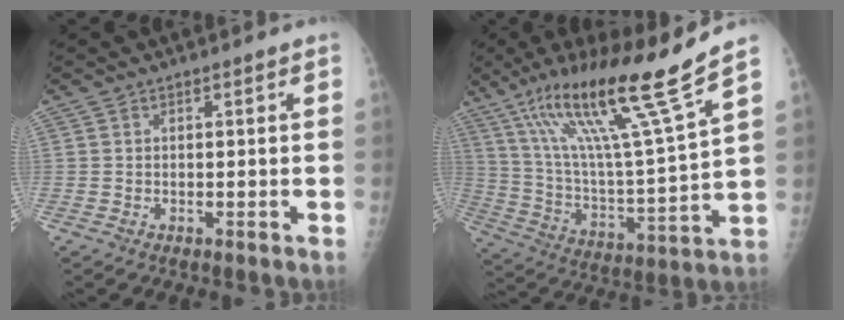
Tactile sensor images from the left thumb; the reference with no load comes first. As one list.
[{"total": 22.0, "force": [14.0, 0.3, 16.9], "torque": [-0.276, -0.059, 0.249]}]